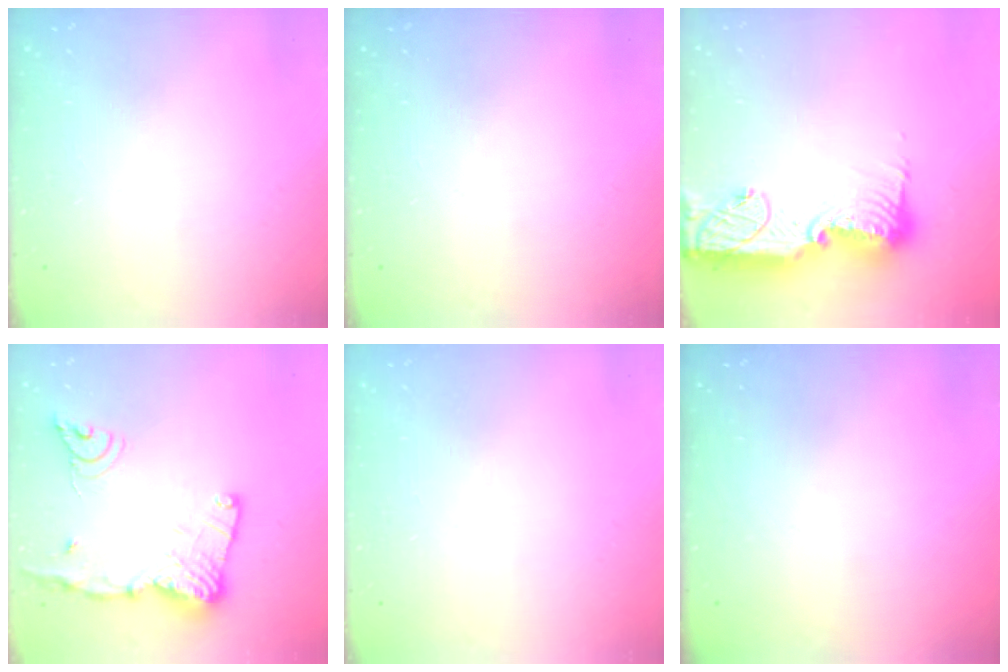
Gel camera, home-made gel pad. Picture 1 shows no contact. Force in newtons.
{"total": 0.0}
{"total": 17.3, "press": 17.2, "slide": 1.5}
{"total": 17.9, "press": 17.8, "slide": 1.6}
{"total": 0.0}
{"total": 0.0}